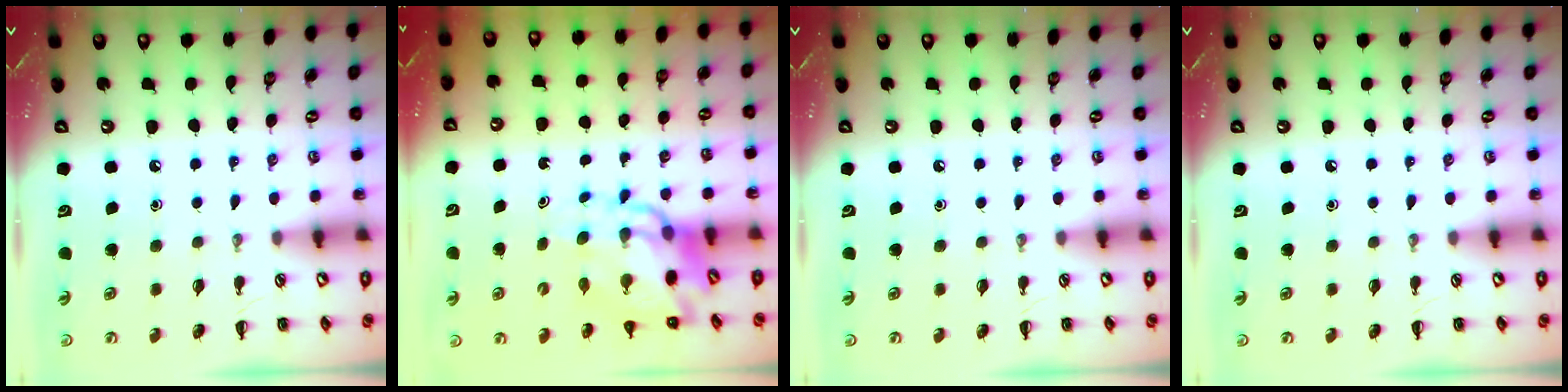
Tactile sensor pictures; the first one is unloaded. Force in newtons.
{"total": 13.2, "press": 12.5, "slide": 4.2}
{"total": 0.0}
{"total": 0.0}